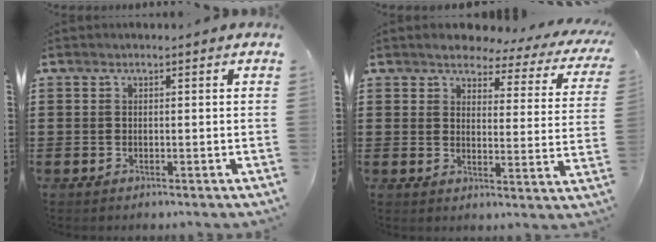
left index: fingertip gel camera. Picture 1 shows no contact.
{"total": 3.7, "force": [3.5, 0.6, 1.0], "torque": [-0.033, -0.025, 0.053]}